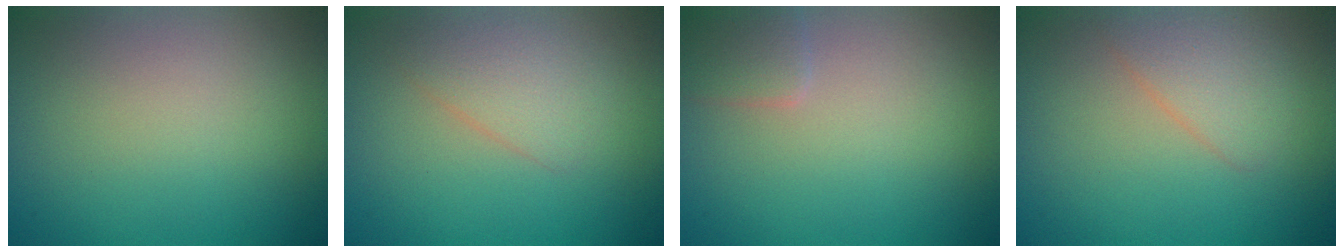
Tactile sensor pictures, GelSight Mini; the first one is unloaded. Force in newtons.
{"total": 2.3, "press": 2.3, "slide": 0.1}
{"total": 1.6, "press": 1.6, "slide": 0.1}
{"total": 2.3, "press": 2.3, "slide": 0.0}